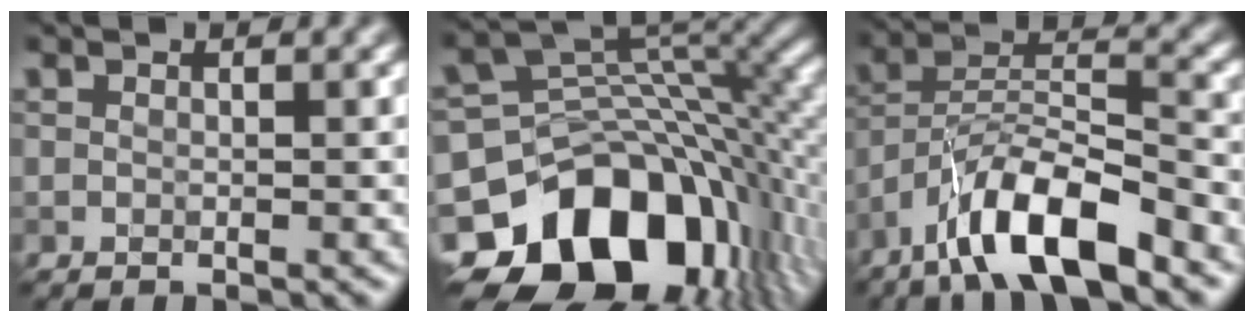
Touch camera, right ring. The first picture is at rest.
{"total": 15.4, "force": [-6.8, 10.5, 9.1], "torque": [-0.162, -0.005, -0.111]}
{"total": 9.1, "force": [-6.2, 2.4, 6.2], "torque": [-0.103, 0.012, -0.114]}